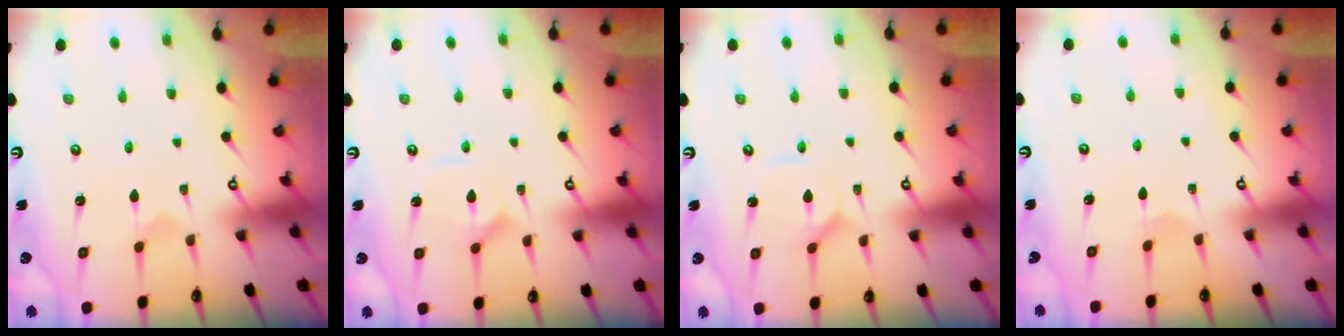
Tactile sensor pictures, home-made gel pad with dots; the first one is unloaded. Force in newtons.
{"total": 4.1, "press": 4.1, "slide": 0.3}
{"total": 1.8, "press": 1.8, "slide": 0.3}
{"total": 3.3, "press": 3.3, "slide": 0.2}